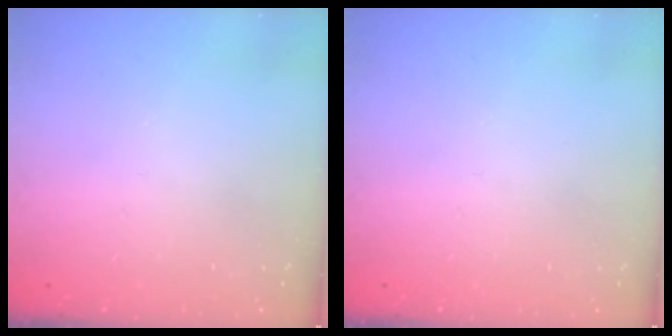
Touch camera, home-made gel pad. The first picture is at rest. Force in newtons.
{"total": 0.0}